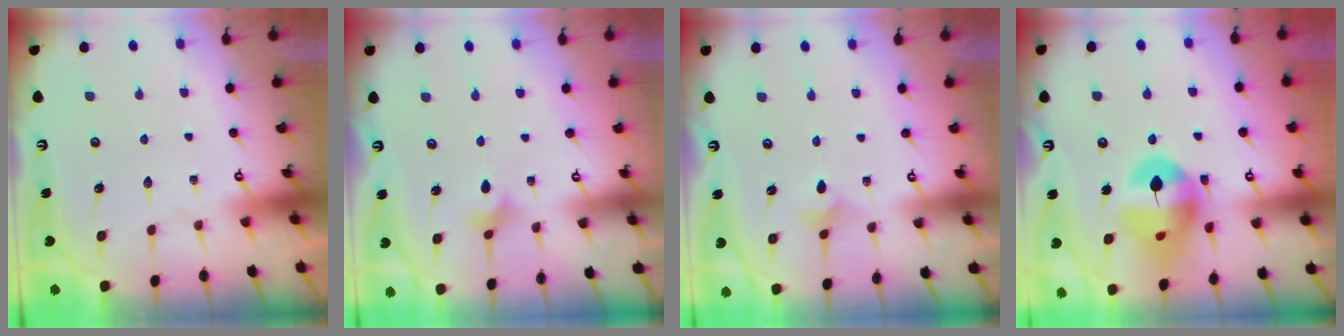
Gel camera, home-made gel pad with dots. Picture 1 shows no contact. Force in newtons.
{"total": 2.3, "press": 2.2, "slide": 0.5}
{"total": 2.9, "press": 2.9, "slide": 0.5}
{"total": 15.1, "press": 14.9, "slide": 2.2}